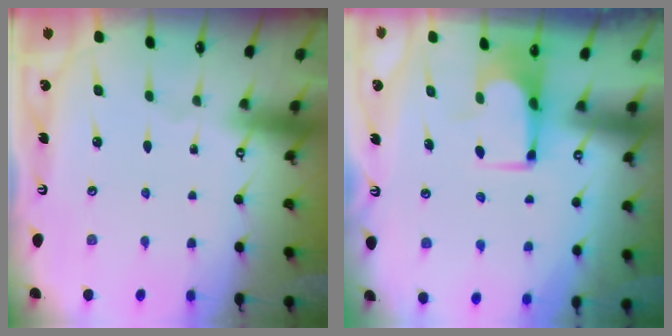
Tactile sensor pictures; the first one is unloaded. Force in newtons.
{"total": 1.5, "press": 1.5, "slide": 0.1}